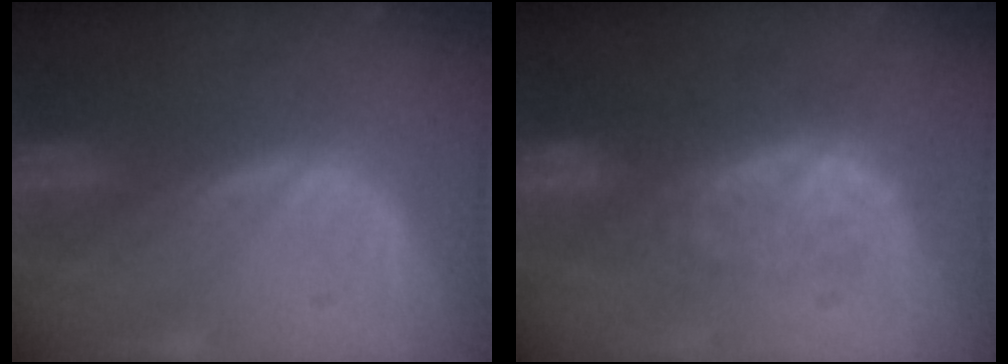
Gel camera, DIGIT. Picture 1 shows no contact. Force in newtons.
{"total": 7.5, "press": 7.3, "slide": 1.7}